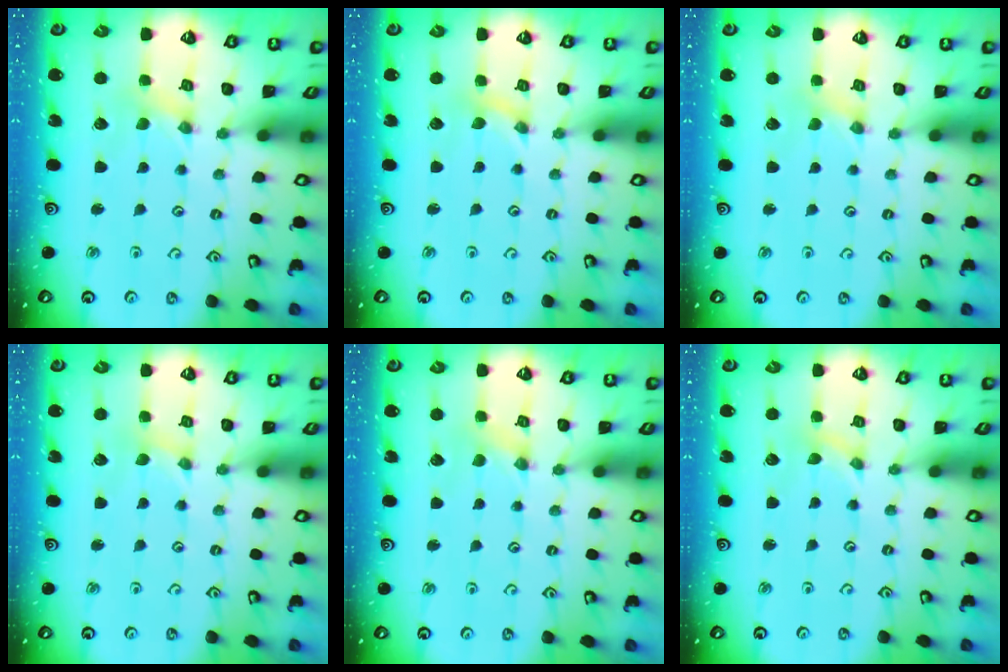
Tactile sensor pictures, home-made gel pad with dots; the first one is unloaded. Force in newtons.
{"total": 0.0}
{"total": 0.0}
{"total": 0.0}
{"total": 0.6, "press": 0.6, "slide": 0.1}
{"total": 0.0}